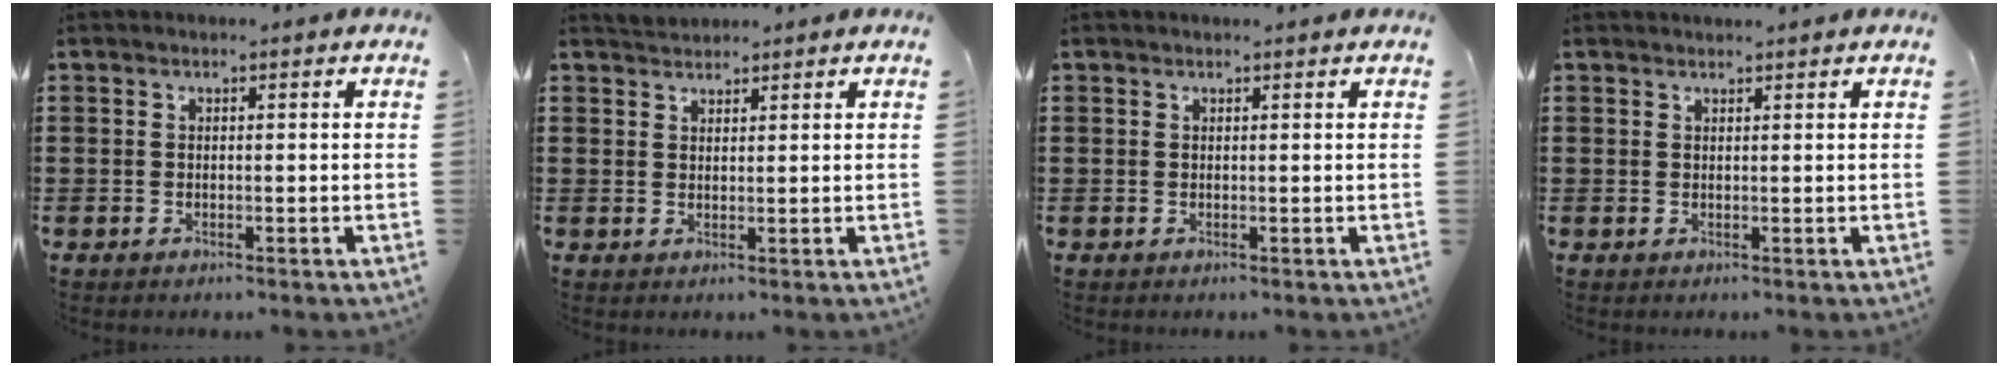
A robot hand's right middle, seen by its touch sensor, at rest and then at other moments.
{"total": 1.1, "force": [1.1, 0.2, -0.2], "torque": [0.000, 0.005, 0.022]}
{"total": 0.0}
{"total": 0.0}